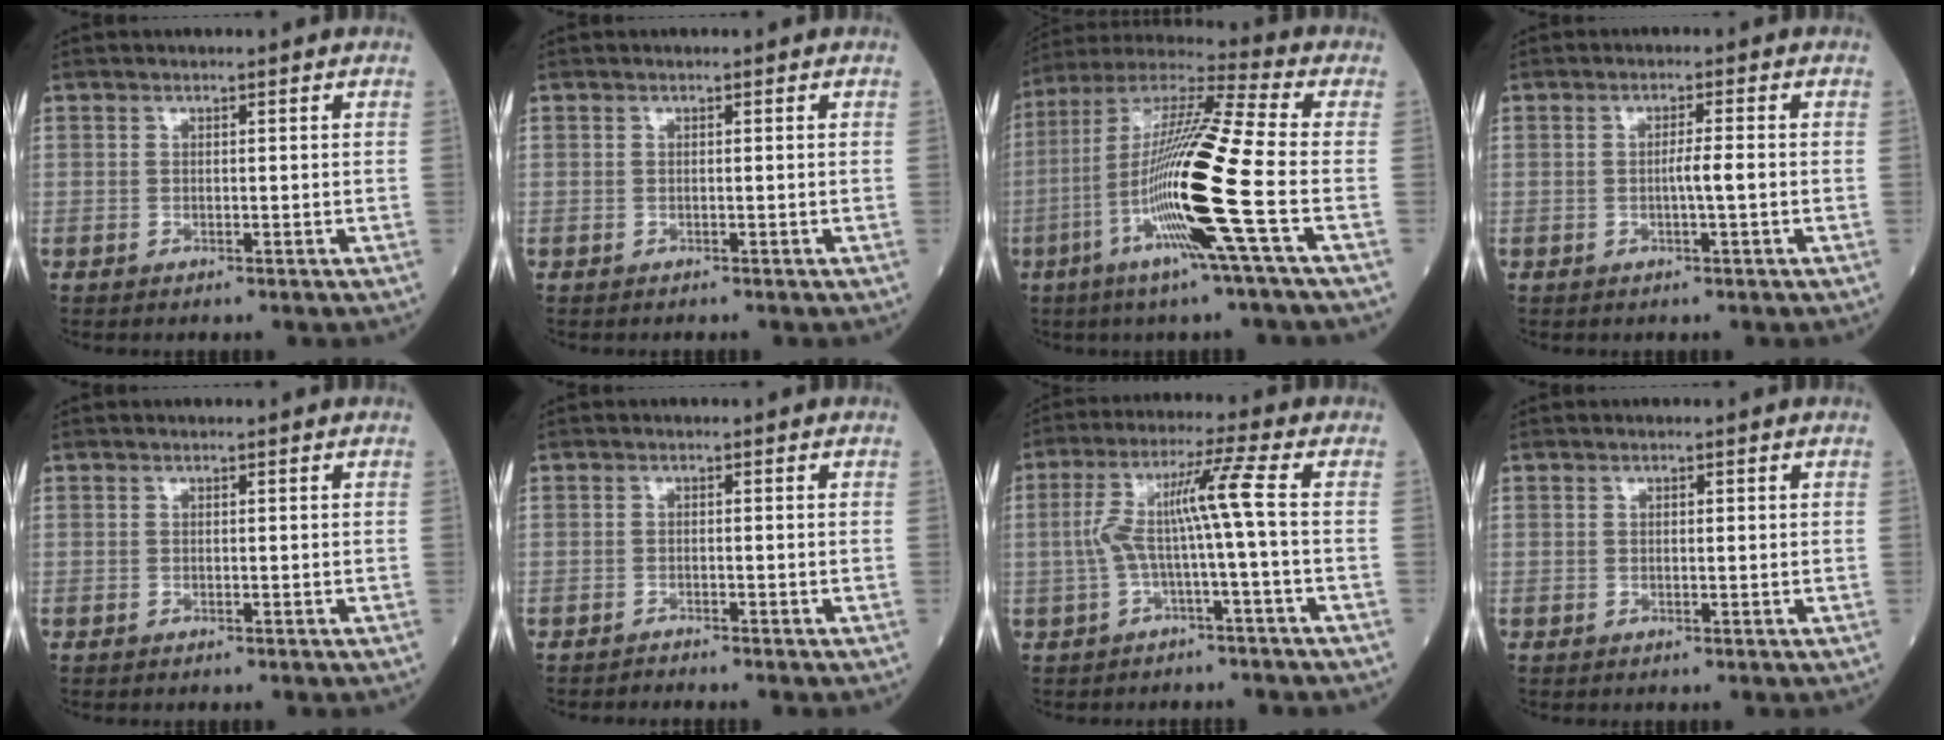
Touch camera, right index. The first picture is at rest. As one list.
[{"total": 0.0}, {"total": 18.9, "force": [-5.6, -1.2, 18.0], "torque": [-0.365, -0.021, -0.121]}, {"total": 2.3, "force": [-0.5, -0.2, 2.2], "torque": [-0.035, 0.001, -0.010]}, {"total": 0.0}, {"total": 1.1, "force": [-1.1, -0.3, 0.0], "torque": [-0.001, -0.002, -0.016]}, {"total": 7.6, "force": [-1.0, -1.4, 7.4], "torque": [-0.152, 0.031, -0.013]}, {"total": 0.6, "force": [0.1, 0.2, 0.6], "torque": [-0.011, 0.001, 0.001]}]